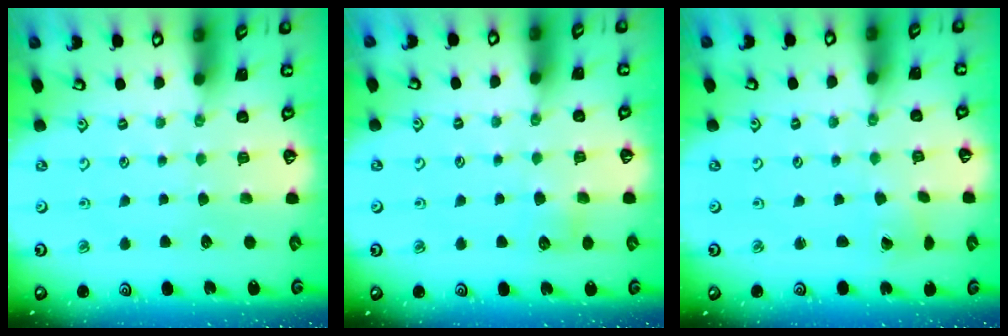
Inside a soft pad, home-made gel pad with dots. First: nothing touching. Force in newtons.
{"total": 4.6, "press": 4.6, "slide": 0.6}
{"total": 1.6, "press": 1.6, "slide": 0.1}